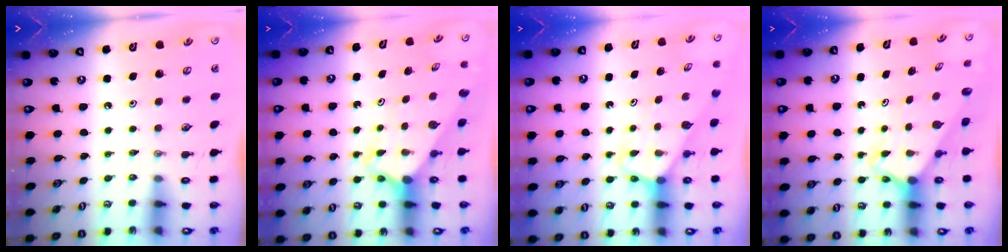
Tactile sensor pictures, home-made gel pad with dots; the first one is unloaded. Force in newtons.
{"total": 2.8, "press": 2.8, "slide": 0.2}
{"total": 3.1, "press": 3.1, "slide": 0.2}
{"total": 2.4, "press": 2.4, "slide": 0.2}